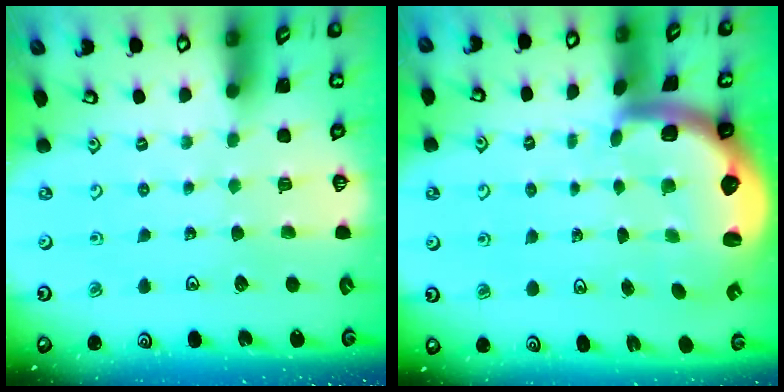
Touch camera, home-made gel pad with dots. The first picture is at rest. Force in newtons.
{"total": 3.2, "press": 3.0, "slide": 1.0}